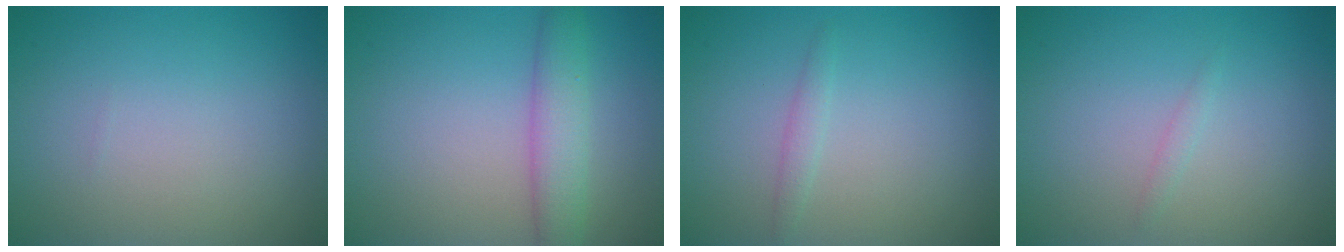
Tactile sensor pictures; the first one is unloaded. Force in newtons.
{"total": 3.7, "press": 3.6, "slide": 0.2}
{"total": 0.9, "press": 0.9, "slide": 0.1}
{"total": 0.6, "press": 0.6, "slide": 0.0}